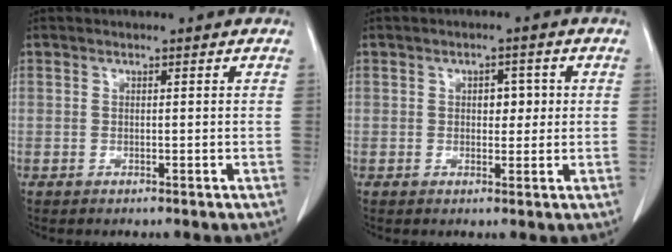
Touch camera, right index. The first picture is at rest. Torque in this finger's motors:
{"motor_torque": [0.40, 0.01, 0.06, 0.02]}